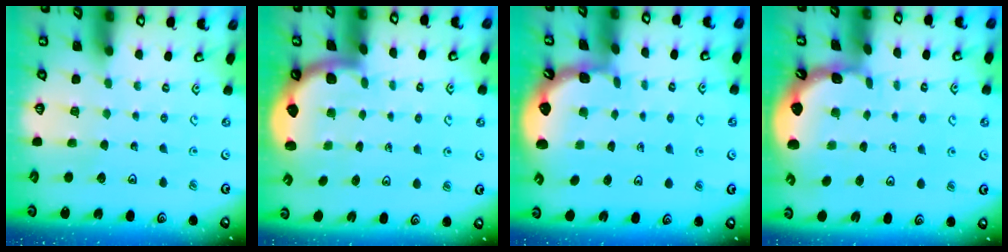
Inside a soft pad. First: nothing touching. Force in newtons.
{"total": 1.9, "press": 1.9, "slide": 0.3}
{"total": 1.2, "press": 1.1, "slide": 0.1}
{"total": 1.5, "press": 1.5, "slide": 0.2}